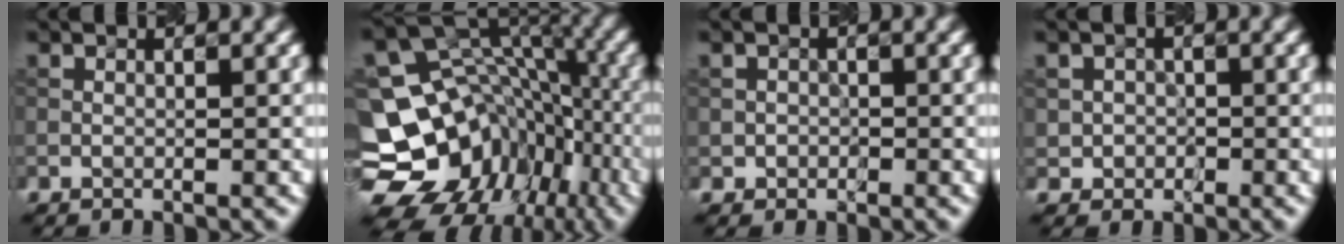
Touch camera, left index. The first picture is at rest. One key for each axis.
{"total": 16.0, "fx": -8.1, "fy": 12.3, "fz": 6.2, "tx": -0.126, "ty": 0.001, "tz": -0.110}
{"total": 0.8, "fx": -0.2, "fy": 0.7, "fz": -0.4, "tx": 0.007, "ty": -0.002, "tz": -0.002}
{"total": 1.3, "fx": -0.3, "fy": 1.2, "fz": -0.3, "tx": 0.010, "ty": -0.004, "tz": 0.001}